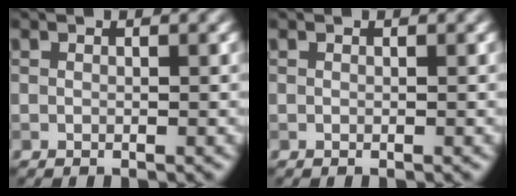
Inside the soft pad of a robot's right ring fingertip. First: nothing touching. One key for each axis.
{"total": 0.0}